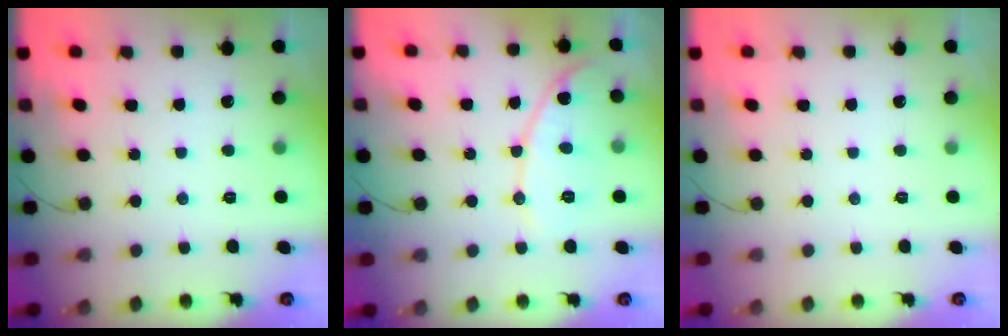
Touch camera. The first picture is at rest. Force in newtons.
{"total": 10.2, "press": 10.2, "slide": 0.4}
{"total": 0.0}